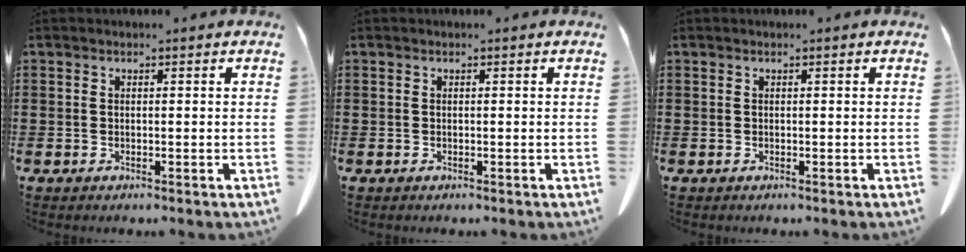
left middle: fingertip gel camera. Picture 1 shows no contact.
{"total": 0.0}
{"total": 0.0}